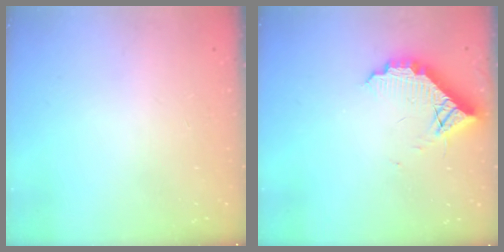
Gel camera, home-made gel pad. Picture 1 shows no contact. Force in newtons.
{"total": 10.0, "press": 10.0, "slide": 0.8}